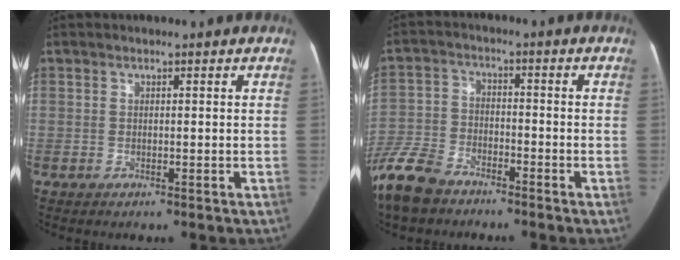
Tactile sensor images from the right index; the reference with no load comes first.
{"total": 9.6, "force": [-7.7, 4.1, 3.9], "torque": [-0.096, -0.019, -0.151]}